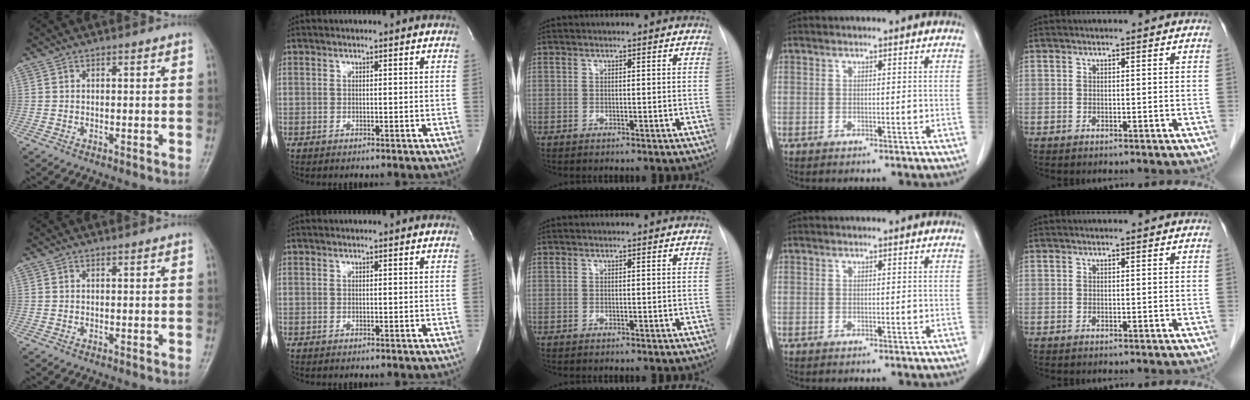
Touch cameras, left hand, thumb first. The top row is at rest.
{}